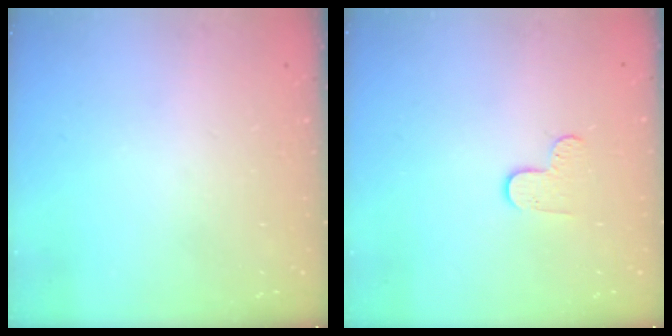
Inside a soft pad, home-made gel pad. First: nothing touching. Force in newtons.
{"total": 6.4, "press": 6.4, "slide": 0.5}